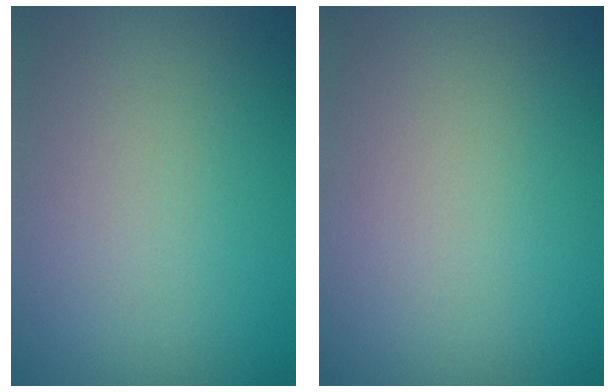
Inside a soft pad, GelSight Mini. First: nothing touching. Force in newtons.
{"total": 0.0}